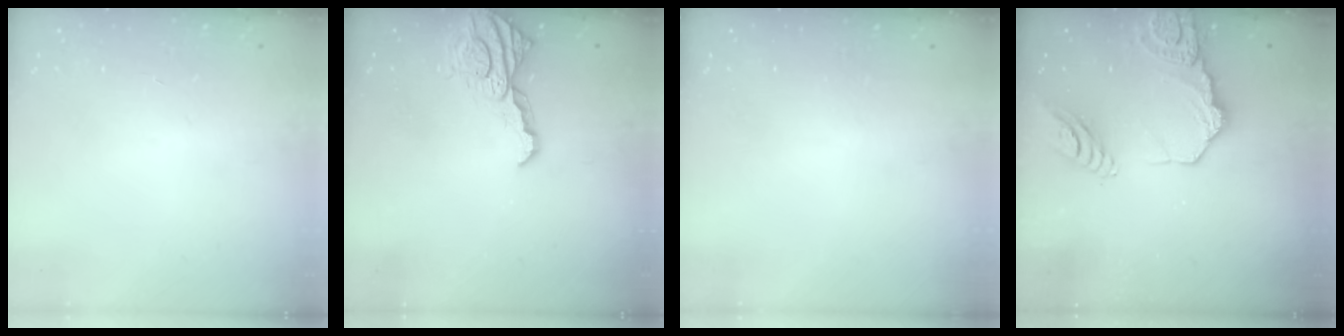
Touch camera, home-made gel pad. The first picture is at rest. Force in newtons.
{"total": 13.7, "press": 13.7, "slide": 0.4}
{"total": 0.0}
{"total": 16.8, "press": 16.8, "slide": 1.3}